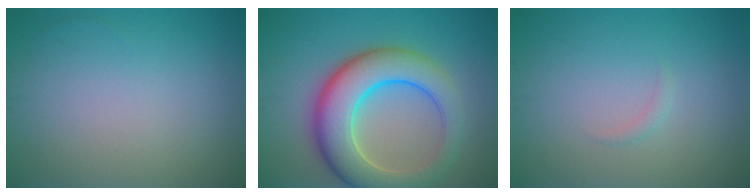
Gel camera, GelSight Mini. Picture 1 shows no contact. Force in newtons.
{"total": 9.4, "press": 9.4, "slide": 0.3}
{"total": 0.6, "press": 0.6, "slide": 0.1}